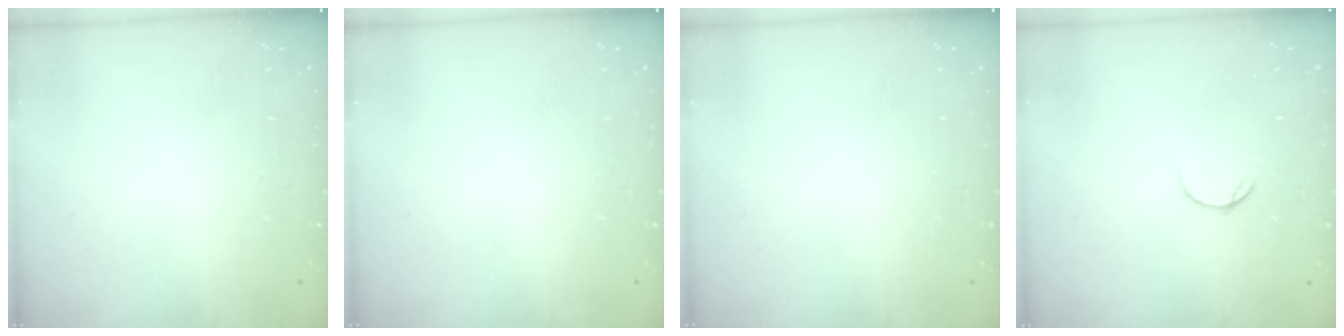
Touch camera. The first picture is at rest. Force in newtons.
{"total": 0.0}
{"total": 0.0}
{"total": 6.1, "press": 6.1, "slide": 0.7}